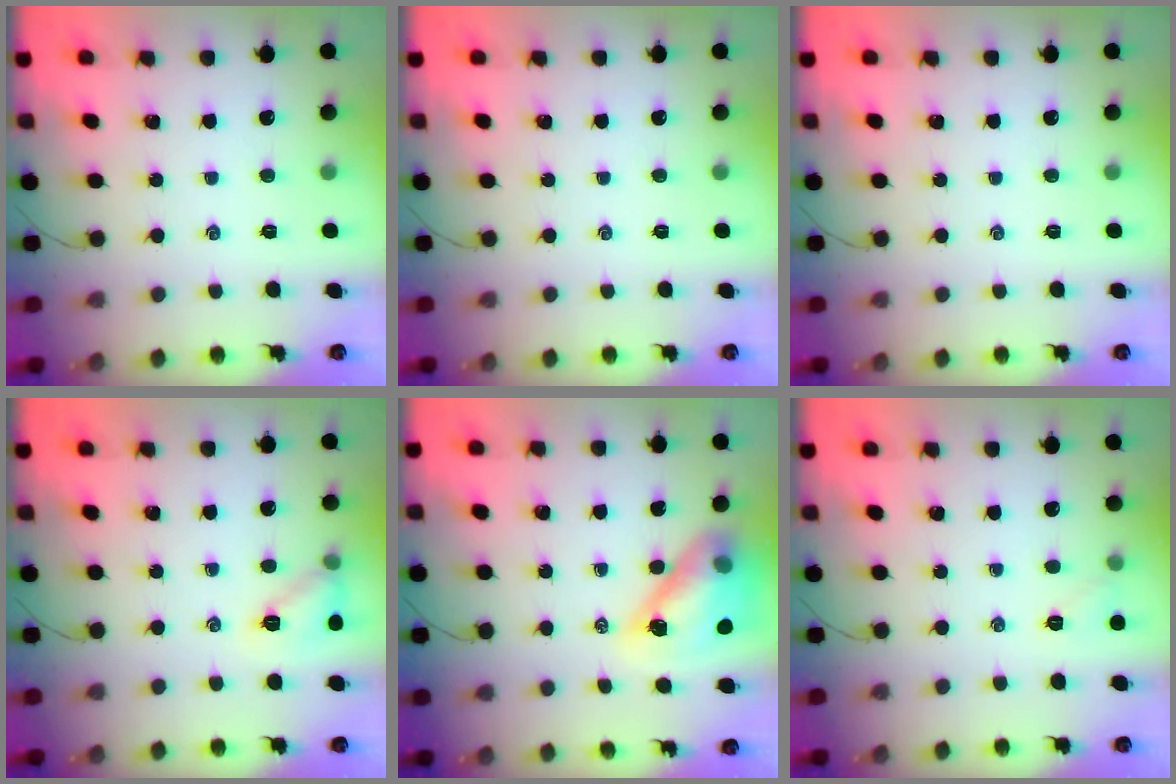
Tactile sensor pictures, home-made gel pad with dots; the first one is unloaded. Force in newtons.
{"total": 0.0}
{"total": 0.0}
{"total": 8.7, "press": 8.7, "slide": 1.0}
{"total": 15.2, "press": 14.6, "slide": 4.1}
{"total": 4.7, "press": 4.5, "slide": 1.1}